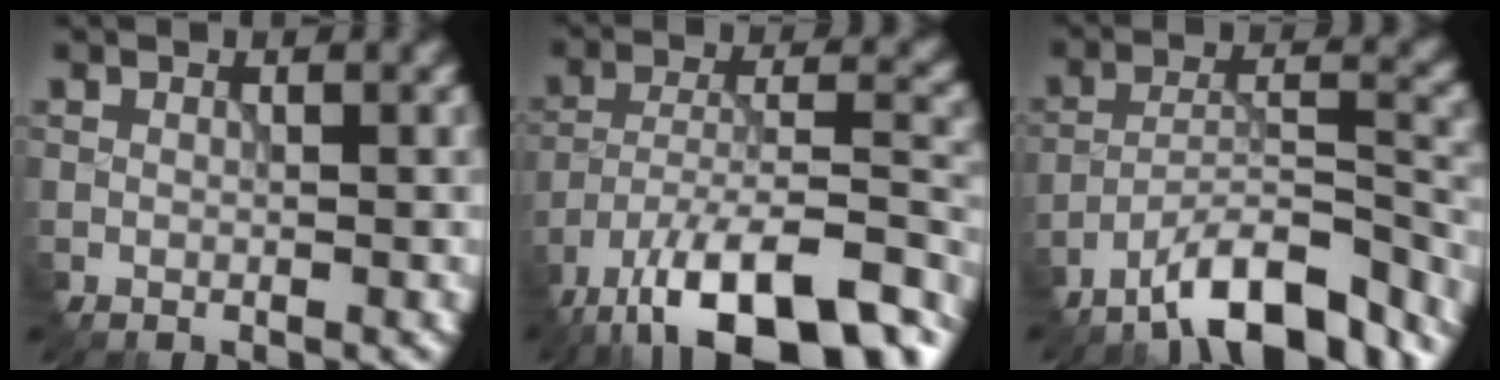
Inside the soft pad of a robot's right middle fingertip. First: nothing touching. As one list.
[{"total": 15.1, "force": [-11.0, 5.2, 8.9], "torque": [-0.171, -0.008, -0.164]}, {"total": 10.8, "force": [-8.6, 2.9, 5.9], "torque": [-0.088, 0.013, -0.148]}]